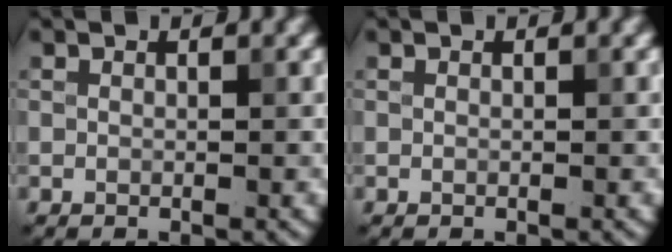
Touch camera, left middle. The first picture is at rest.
{"total": 0.0}